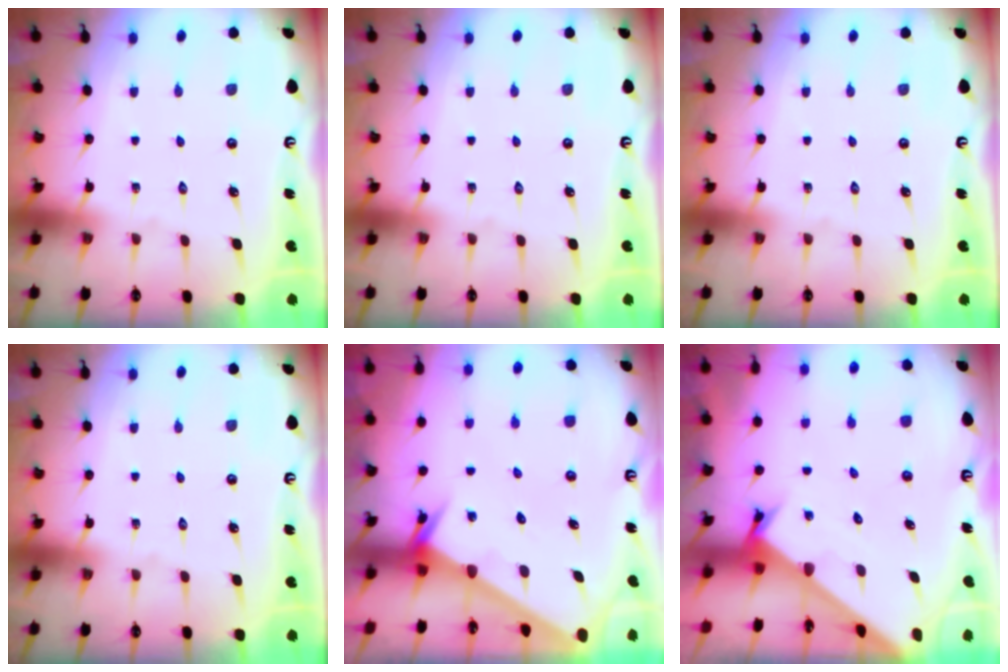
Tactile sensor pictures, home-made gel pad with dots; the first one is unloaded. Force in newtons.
{"total": 0.0}
{"total": 0.0}
{"total": 0.0}
{"total": 2.5, "press": 2.5, "slide": 0.1}
{"total": 2.2, "press": 2.2, "slide": 0.2}